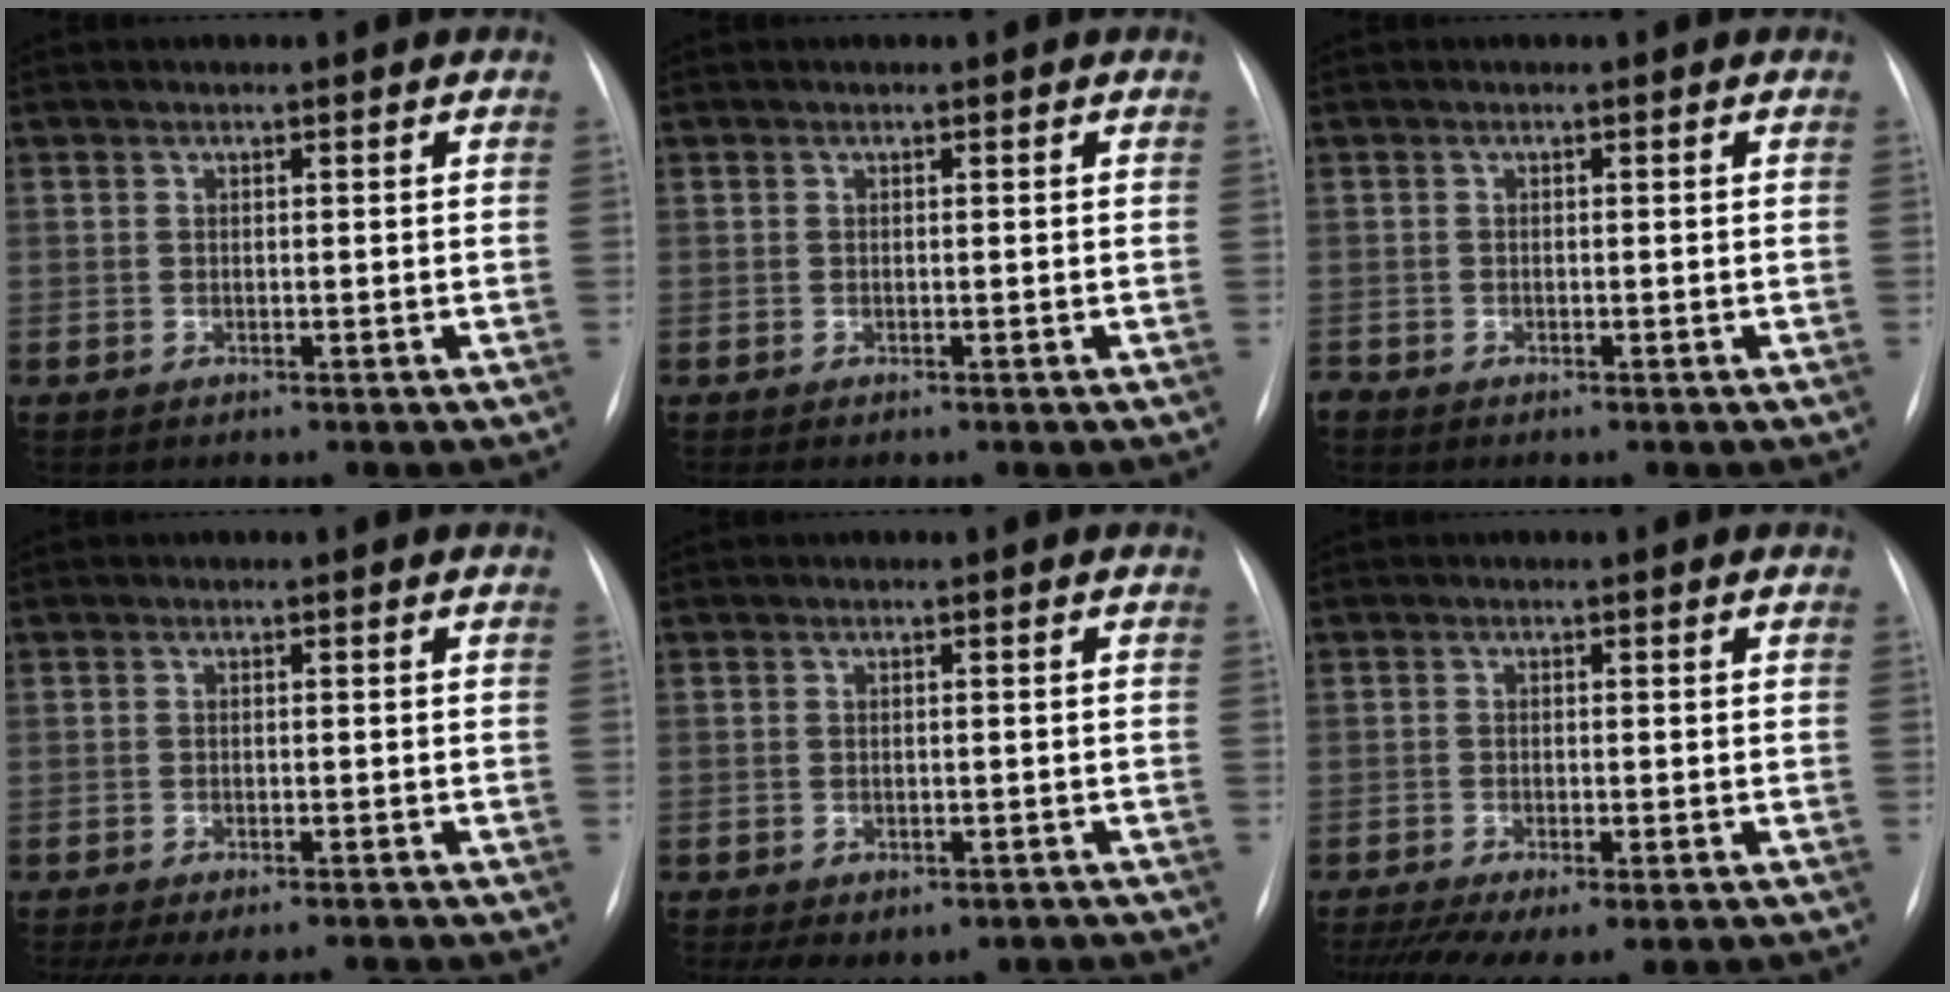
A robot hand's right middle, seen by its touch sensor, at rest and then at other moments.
{"total": 0.0}
{"total": 0.7, "force": [-0.6, 0.3, 0.2], "torque": [-0.003, -0.002, -0.012]}
{"total": 8.5, "force": [-7.5, 1.6, 3.5], "torque": [-0.045, -0.004, -0.099]}
{"total": 6.1, "force": [-4.2, 3.6, 2.7], "torque": [-0.028, 0.013, -0.047]}
{"total": 8.3, "force": [-5.4, 2.3, 5.8], "torque": [-0.098, -0.017, -0.085]}